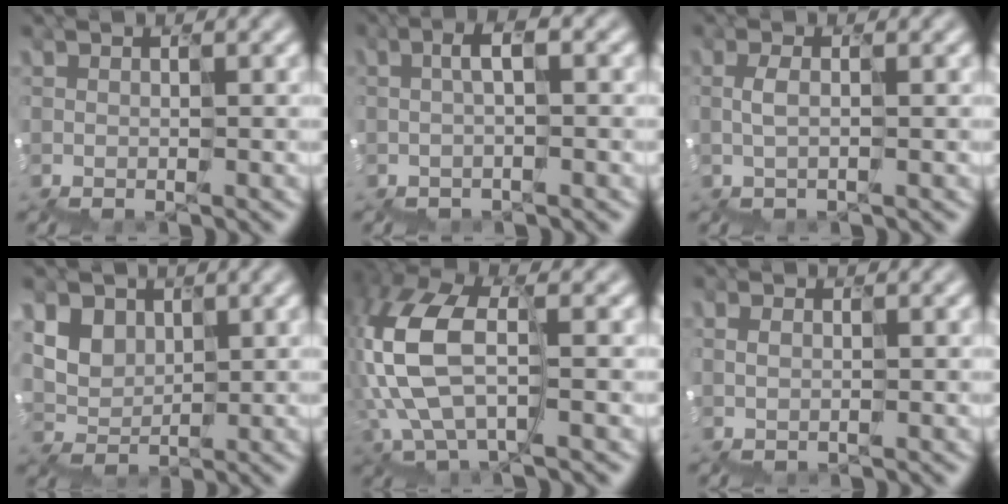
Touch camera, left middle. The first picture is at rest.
{"total": 0.5, "force": [0.2, 0.0, 0.5], "torque": [-0.027, 0.008, -0.002]}
{"total": 0.8, "force": [0.1, -0.4, -0.7], "torque": [-0.011, 0.002, -0.005]}
{"total": 3.2, "force": [2.3, 1.8, -1.4], "torque": [-0.011, 0.010, 0.039]}
{"total": 5.1, "force": [-0.2, 2.6, 4.4], "torque": [-0.154, 0.011, -0.015]}
{"total": 1.3, "force": [0.0, -0.5, -1.2], "torque": [0.006, 0.000, 0.002]}